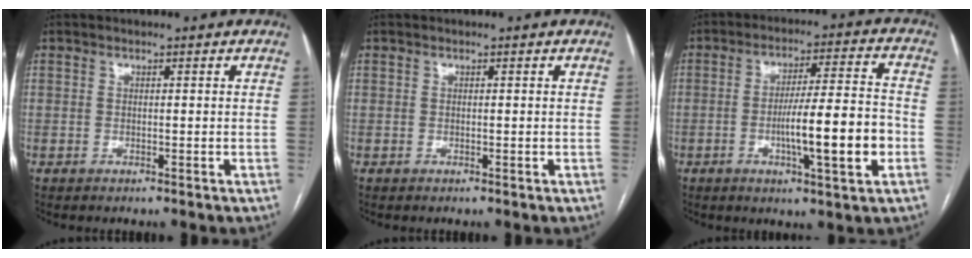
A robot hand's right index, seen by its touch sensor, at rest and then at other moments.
{"total": 0.0}
{"total": 12.3, "force": [-3.1, 0.8, 11.9], "torque": [-0.190, 0.006, -0.047]}